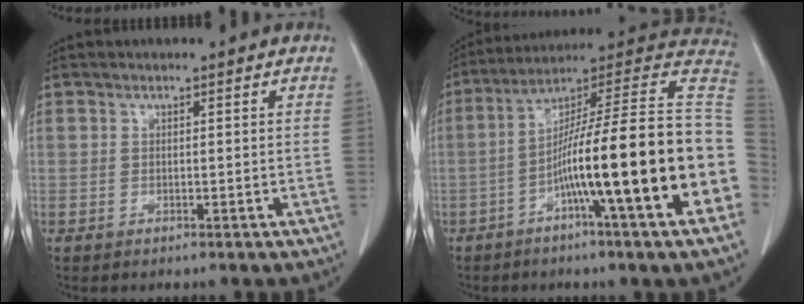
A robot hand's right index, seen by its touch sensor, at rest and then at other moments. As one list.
[{"total": 24.8, "force": [-5.8, 0.0, 24.2], "torque": [-0.285, 0.010, -0.104]}]